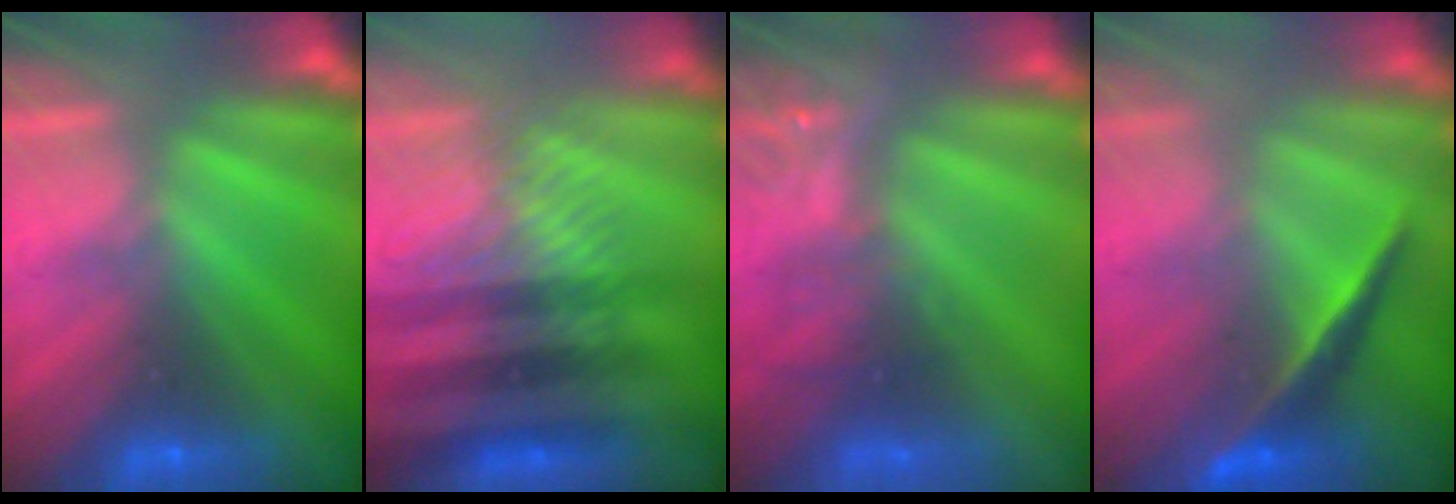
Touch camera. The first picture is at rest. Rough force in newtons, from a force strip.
{"total": 4.0}
{"total": 4.6}
{"total": 2.0}